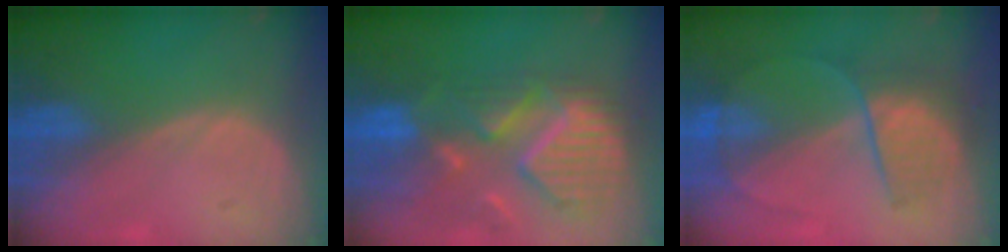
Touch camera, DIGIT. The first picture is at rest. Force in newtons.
{"total": 12.0, "press": 10.5, "slide": 5.9}
{"total": 6.5, "press": 6.3, "slide": 1.3}